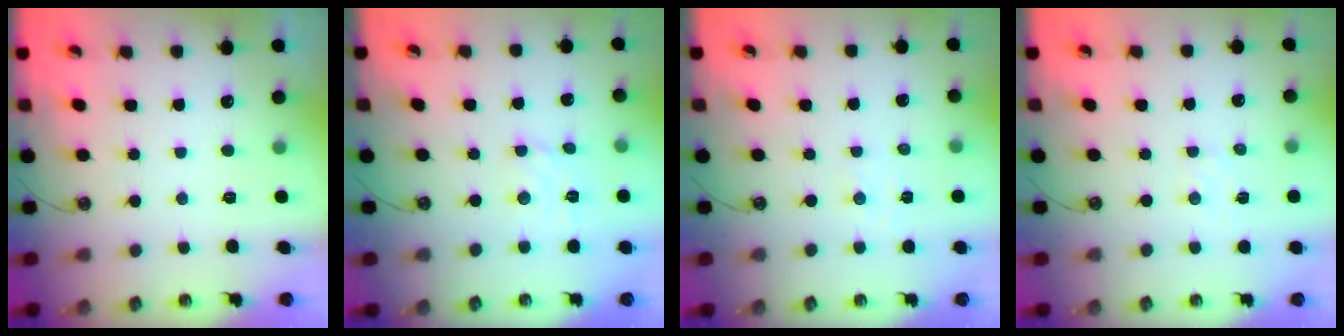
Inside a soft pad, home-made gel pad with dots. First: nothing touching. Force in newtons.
{"total": 2.9, "press": 2.9, "slide": 0.3}
{"total": 3.1, "press": 3.0, "slide": 0.5}
{"total": 3.5, "press": 3.4, "slide": 0.4}